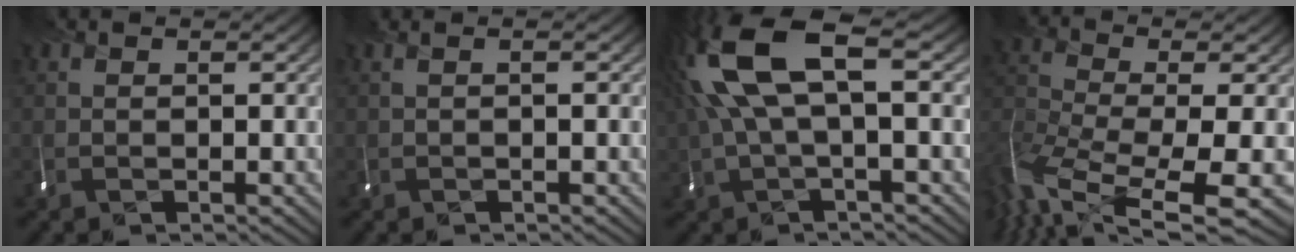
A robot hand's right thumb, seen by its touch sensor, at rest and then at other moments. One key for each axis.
{"total": 0.8, "fx": -0.4, "fy": -0.8, "fz": -0.1, "tx": 0.010, "ty": -0.001, "tz": -0.012}
{"total": 10.2, "fx": 2.2, "fy": 3.4, "fz": 9.4, "tx": -0.232, "ty": 0.012, "tz": 0.044}
{"total": 11.9, "fx": -7.1, "fy": 2.9, "fz": 9.1, "tx": -0.225, "ty": -0.025, "tz": -0.114}